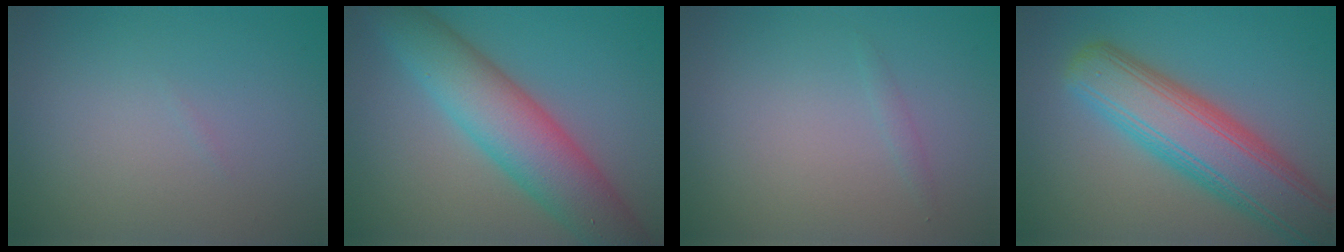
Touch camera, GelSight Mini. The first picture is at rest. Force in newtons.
{"total": 8.4, "press": 8.4, "slide": 0.3}
{"total": 0.5, "press": 0.5, "slide": 0.1}
{"total": 9.1, "press": 9.0, "slide": 0.9}